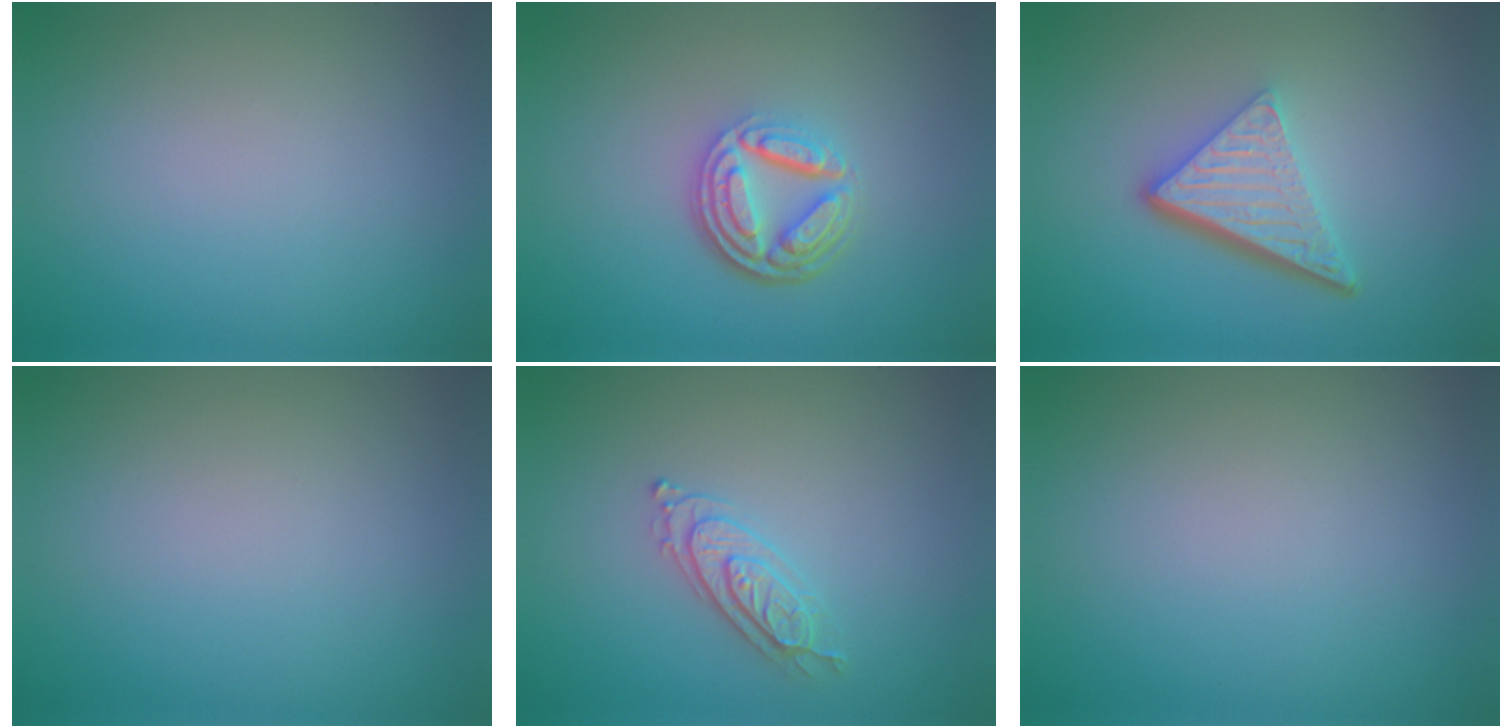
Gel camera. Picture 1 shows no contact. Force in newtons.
{"total": 4.9, "press": 3.5, "slide": 3.4}
{"total": 5.5, "press": 3.8, "slide": 4.0}
{"total": 0.0}
{"total": 2.2, "press": 2.2, "slide": 0.4}
{"total": 0.0}